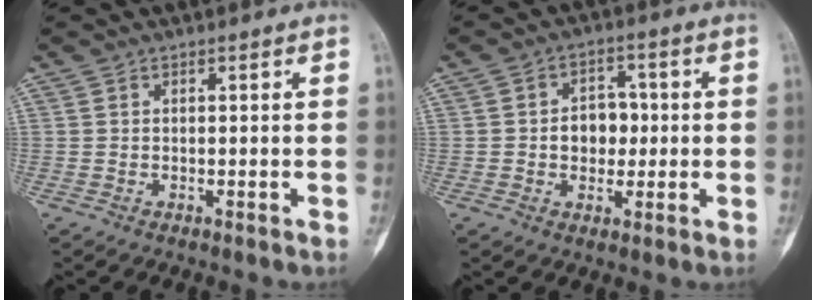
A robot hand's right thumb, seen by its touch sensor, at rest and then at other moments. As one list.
[{"total": 6.5, "force": [-0.1, 5.0, 4.2], "torque": [-0.029, 0.012, -0.005]}]